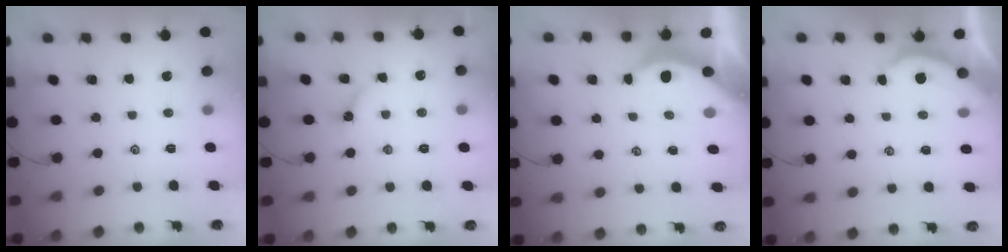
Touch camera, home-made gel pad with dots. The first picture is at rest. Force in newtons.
{"total": 2.8, "press": 2.8, "slide": 0.3}
{"total": 3.7, "press": 3.7, "slide": 0.4}
{"total": 2.3, "press": 2.3, "slide": 0.3}